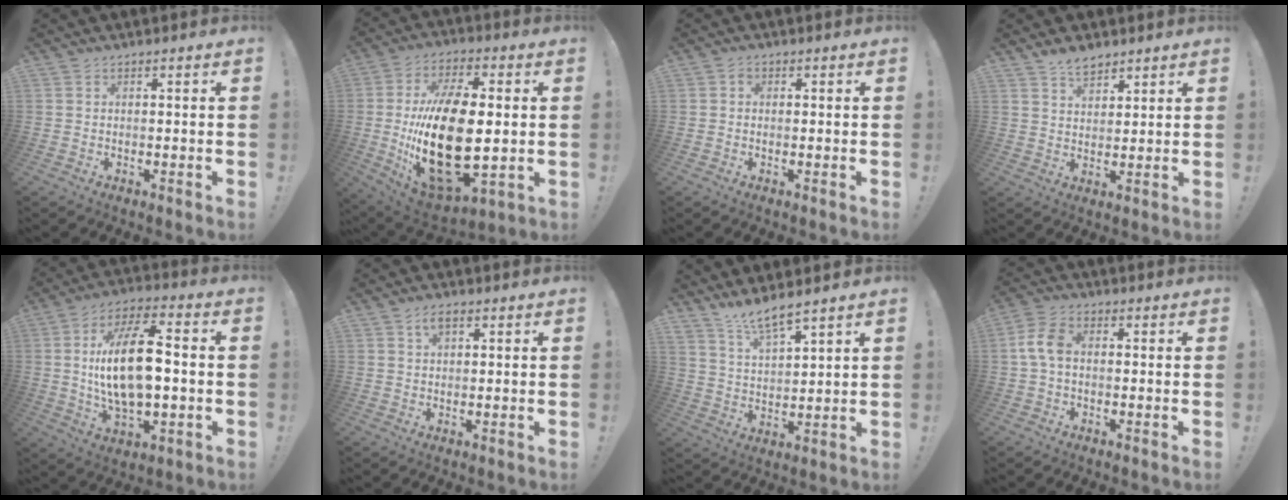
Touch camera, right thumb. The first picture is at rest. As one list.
[{"total": 26.5, "force": [-1.5, 13.3, 22.8], "torque": [-0.453, -0.007, -0.018]}, {"total": 0.9, "force": [0.1, 0.8, -0.1], "torque": [0.001, 0.005, 0.000]}, {"total": 5.6, "force": [4.4, 2.7, 2.2], "torque": [-0.039, -0.020, 0.081]}, {"total": 18.3, "force": [0.2, 8.6, 16.2], "torque": [-0.299, 0.003, -0.005]}, {"total": 3.4, "force": [1.7, 1.8, 2.4], "torque": [-0.038, 0.001, 0.027]}, {"total": 7.7, "force": [6.8, 1.1, 3.4], "torque": [-0.075, -0.041, 0.127]}, {"total": 6.8, "force": [0.0, 4.1, 5.4], "torque": [-0.118, 0.011, 0.002]}]